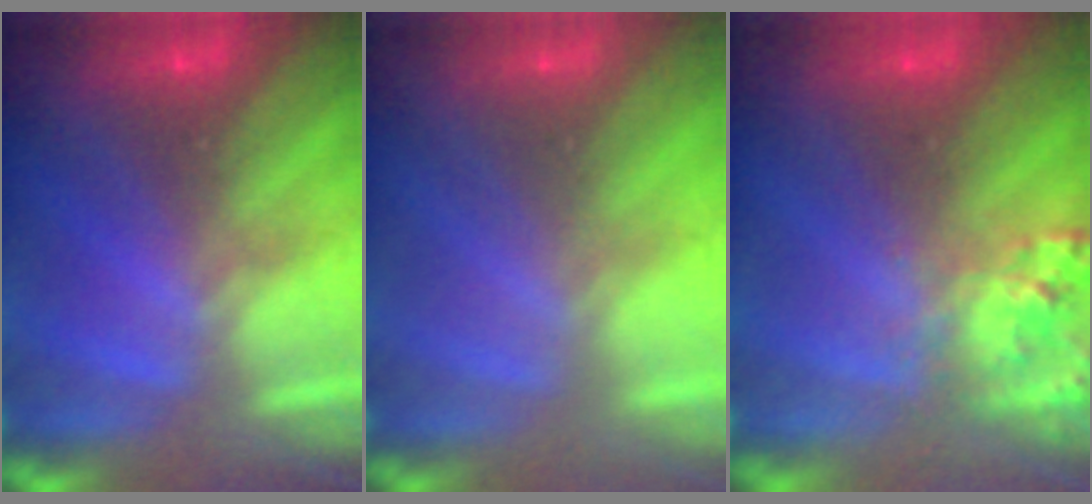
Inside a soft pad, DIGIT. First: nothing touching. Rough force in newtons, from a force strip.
{"total": 2.8}
{"total": 2.6}